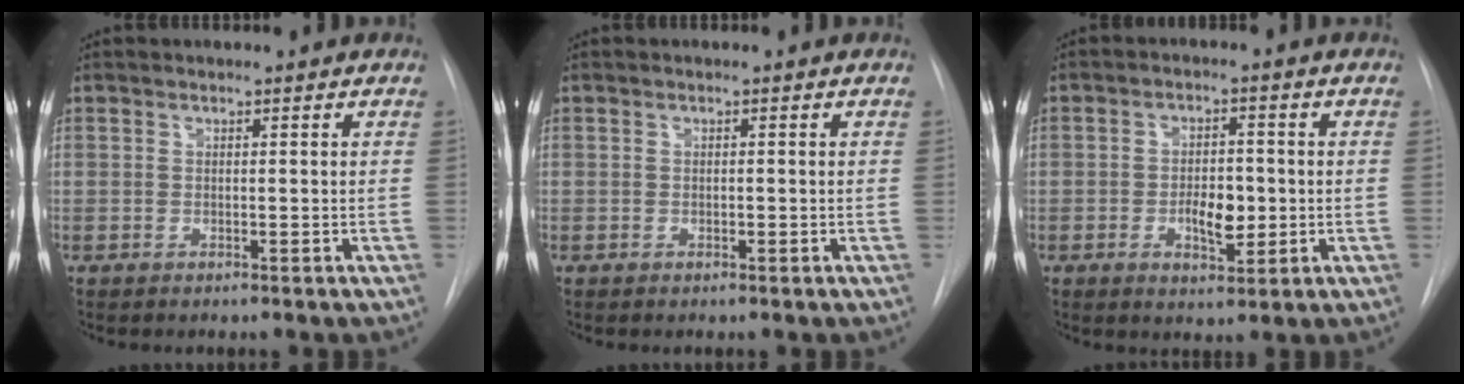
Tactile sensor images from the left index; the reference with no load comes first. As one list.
[{"total": 1.1, "force": [-1.0, 0.1, 0.2], "torque": [-0.003, -0.004, -0.015]}, {"total": 5.6, "force": [-1.9, 2.5, 4.7], "torque": [-0.075, -0.005, -0.023]}]